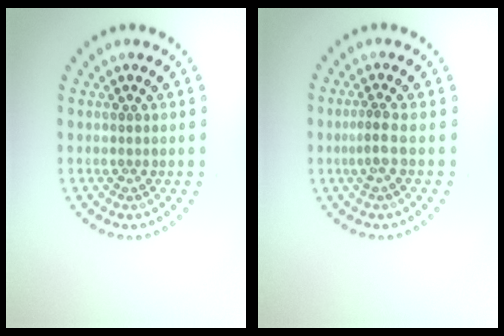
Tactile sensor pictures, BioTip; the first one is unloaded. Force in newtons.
{"total": 1.5, "press": 1.0, "slide": 1.1}